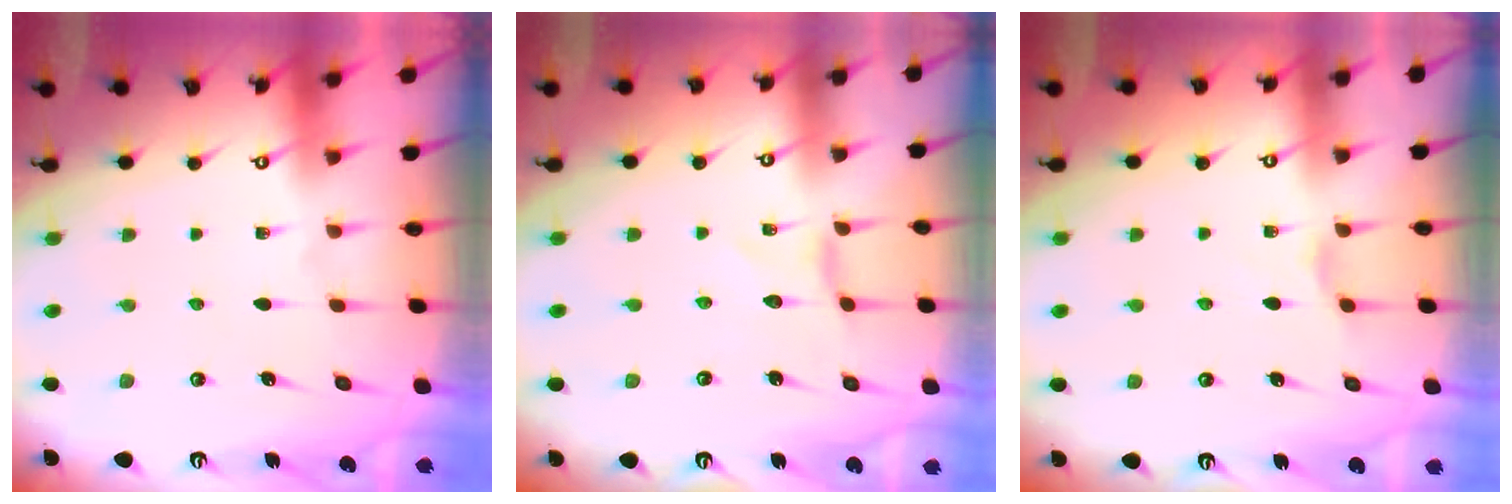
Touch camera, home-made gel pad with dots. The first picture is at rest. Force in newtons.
{"total": 0.0}
{"total": 2.2, "press": 2.2, "slide": 0.4}